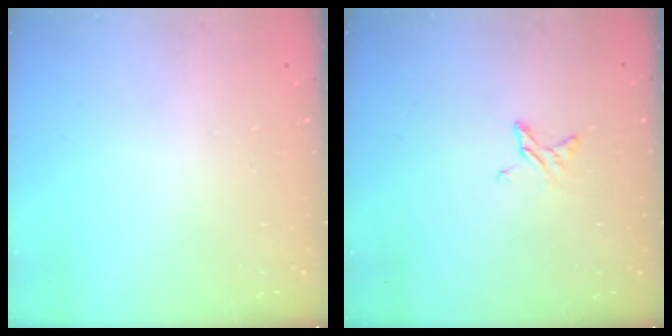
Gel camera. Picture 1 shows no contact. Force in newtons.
{"total": 2.9, "press": 2.9, "slide": 0.3}